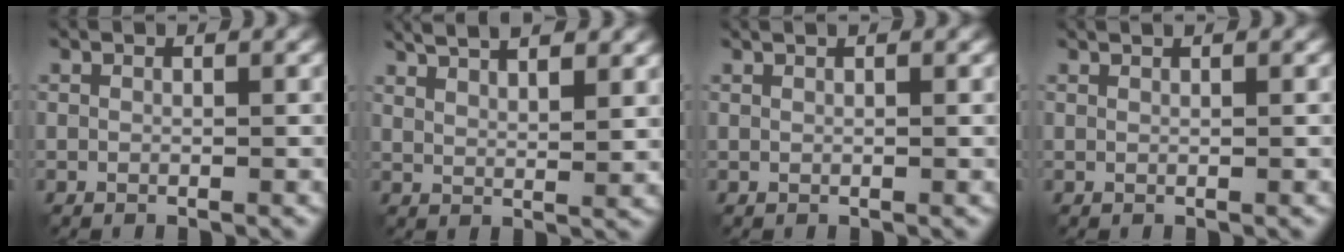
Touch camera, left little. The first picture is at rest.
{"total": 6.8, "force": [4.6, 2.2, 4.5], "torque": [-0.056, 0.021, 0.053]}
{"total": 1.7, "force": [1.0, 0.6, 1.2], "torque": [-0.004, 0.002, 0.001]}
{"total": 0.9, "force": [0.6, 0.2, 0.5], "torque": [-0.003, 0.001, 0.001]}